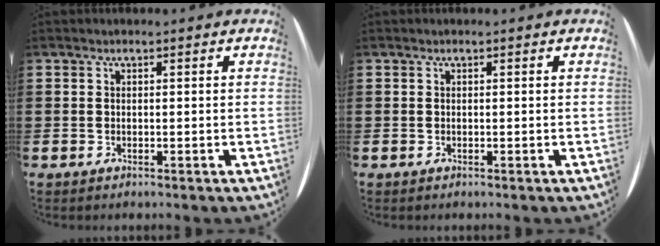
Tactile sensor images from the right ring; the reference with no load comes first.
{"total": 0.0}